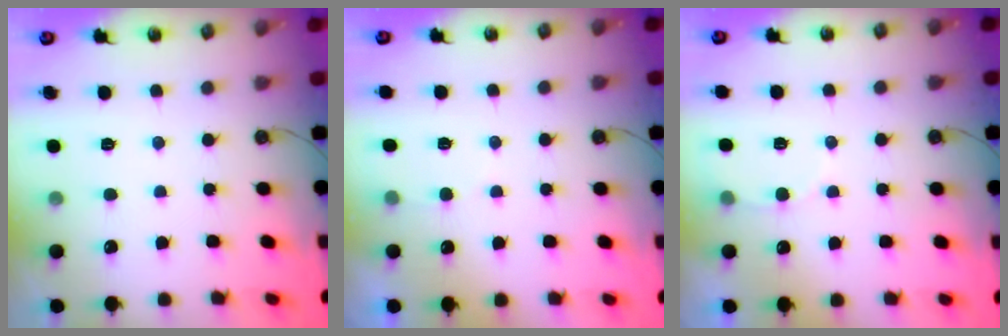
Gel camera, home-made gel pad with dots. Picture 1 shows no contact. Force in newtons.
{"total": 3.0, "press": 2.9, "slide": 0.3}
{"total": 4.4, "press": 4.4, "slide": 0.5}